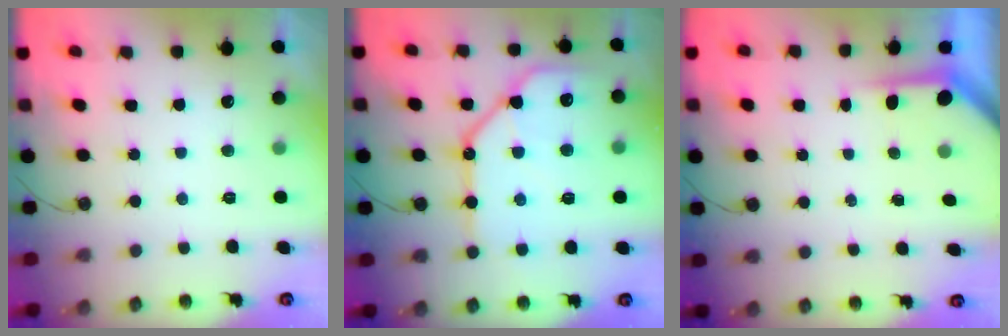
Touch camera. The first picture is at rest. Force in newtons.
{"total": 19.0, "press": 18.9, "slide": 2.2}
{"total": 3.6, "press": 3.6, "slide": 0.3}